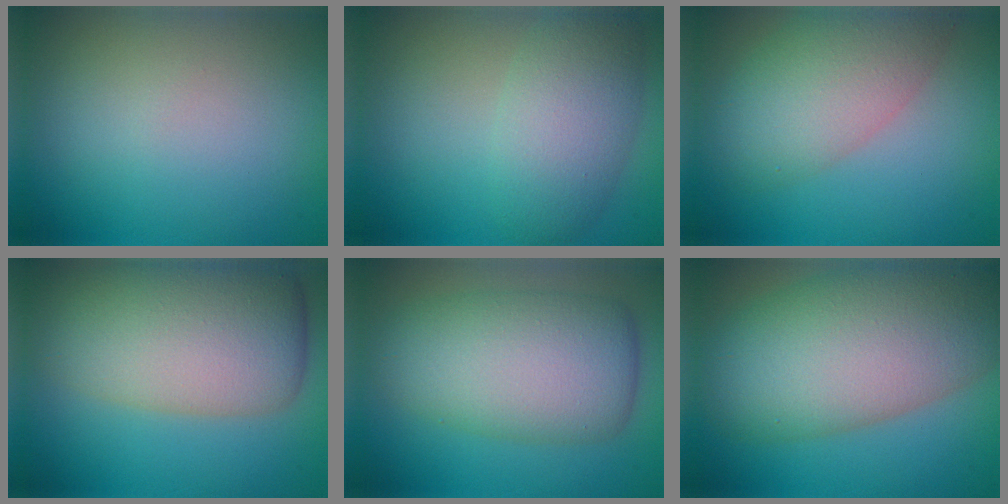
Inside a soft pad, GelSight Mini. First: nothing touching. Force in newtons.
{"total": 5.1, "press": 5.1, "slide": 0.2}
{"total": 6.2, "press": 6.2, "slide": 0.4}
{"total": 10.1, "press": 10.1, "slide": 0.5}
{"total": 8.6, "press": 8.6, "slide": 0.4}
{"total": 12.2, "press": 12.2, "slide": 0.6}